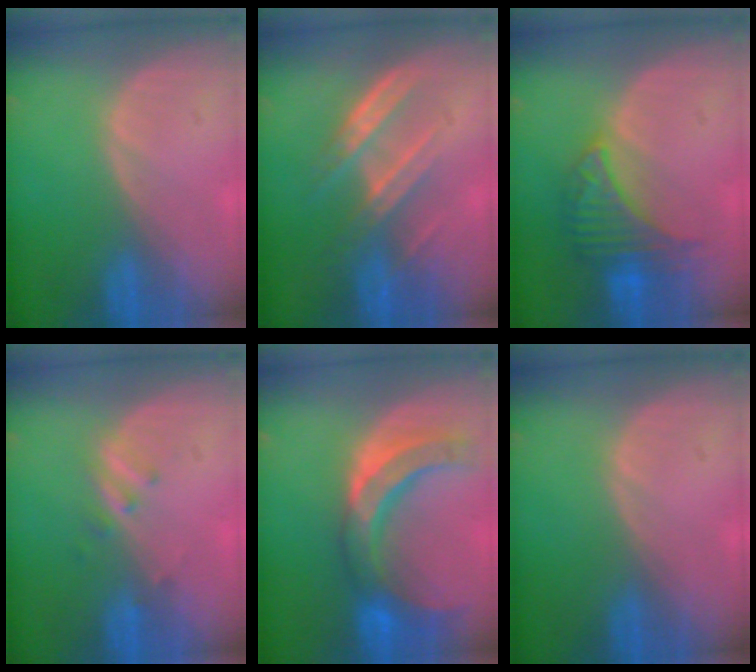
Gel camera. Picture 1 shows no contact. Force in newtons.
{"total": 7.1, "press": 6.5, "slide": 2.8}
{"total": 6.6, "press": 6.6, "slide": 0.7}
{"total": 2.5, "press": 2.2, "slide": 1.2}
{"total": 10.3, "press": 9.5, "slide": 4.0}
{"total": 0.0}